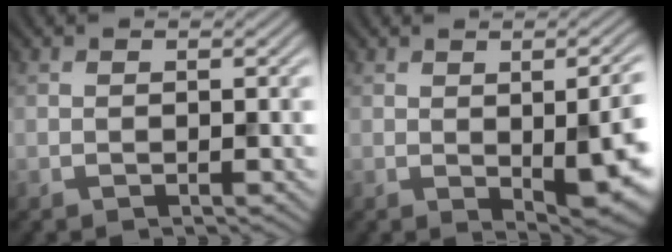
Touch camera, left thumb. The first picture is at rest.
{"total": 8.2, "force": [-0.6, 2.8, 7.6], "torque": [-0.103, -0.009, 0.003]}